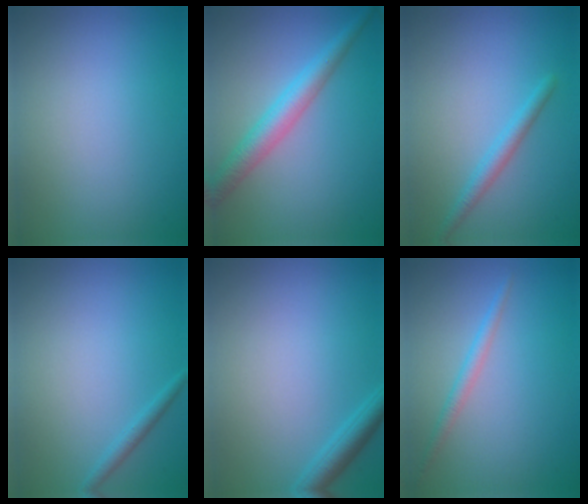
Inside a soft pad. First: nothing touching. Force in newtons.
{"total": 3.8, "press": 3.8, "slide": 0.0}
{"total": 1.9, "press": 1.9, "slide": 0.2}
{"total": 1.1, "press": 1.1, "slide": 0.0}
{"total": 2.3, "press": 2.3, "slide": 0.1}
{"total": 1.5, "press": 1.5, "slide": 0.1}